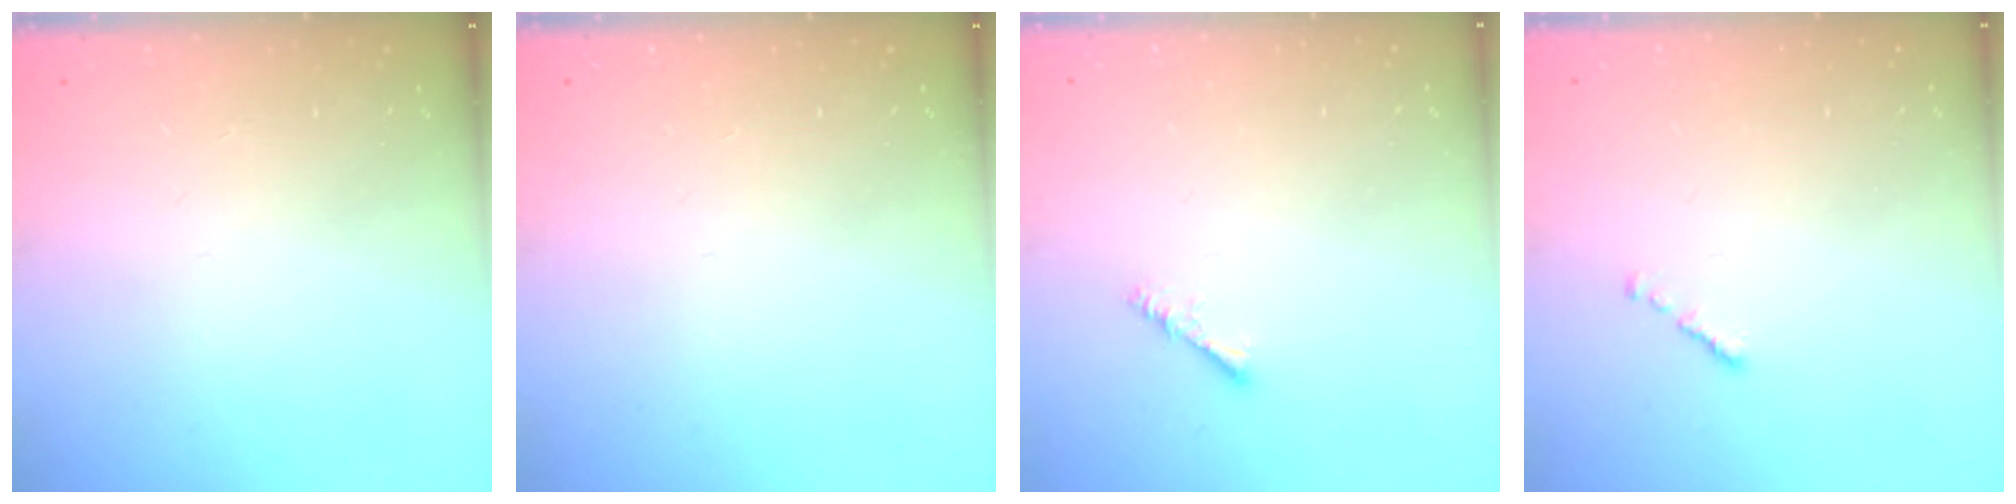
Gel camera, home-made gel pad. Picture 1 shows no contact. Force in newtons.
{"total": 0.0}
{"total": 2.3, "press": 2.3, "slide": 0.4}
{"total": 0.7, "press": 0.6, "slide": 0.4}